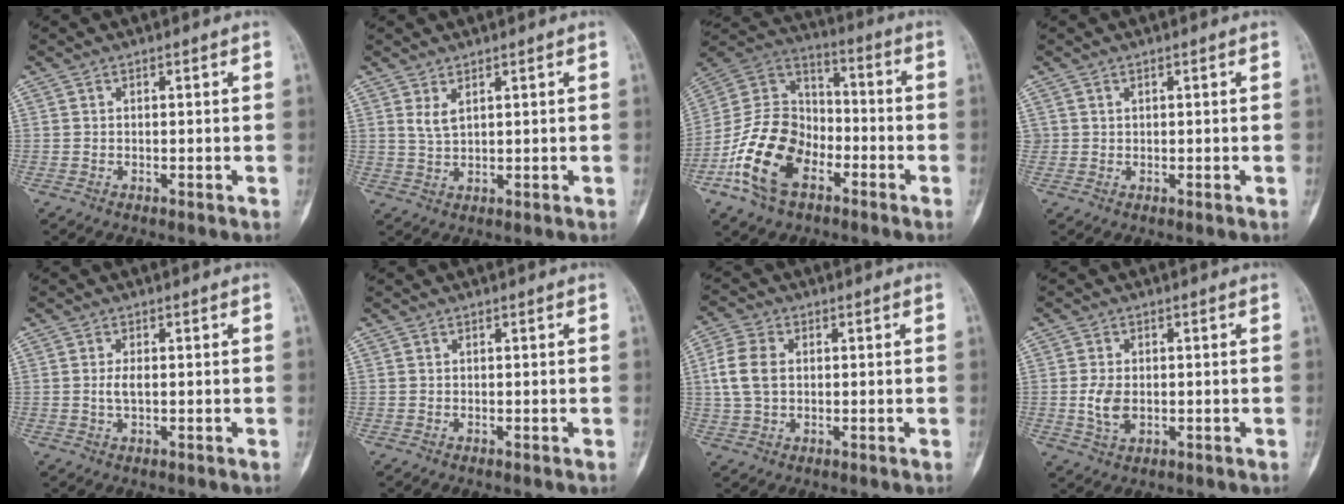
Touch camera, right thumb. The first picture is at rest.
{"total": 2.8, "force": [1.5, 1.0, 2.2], "torque": [-0.045, -0.009, 0.038]}
{"total": 17.7, "force": [-7.8, 11.6, 11.0], "torque": [-0.191, 0.062, -0.151]}
{"total": 0.7, "force": [0.4, 0.5, 0.1], "torque": [0.008, -0.001, 0.005]}
{"total": 2.2, "force": [0.0, 0.9, 2.0], "torque": [-0.042, 0.000, 0.000]}
{"total": 0.0}
{"total": 7.4, "force": [0.9, 5.0, 5.3], "torque": [-0.118, 0.009, 0.018]}
{"total": 4.9, "force": [-0.3, 3.2, 3.7], "torque": [-0.073, -0.003, 0.000]}